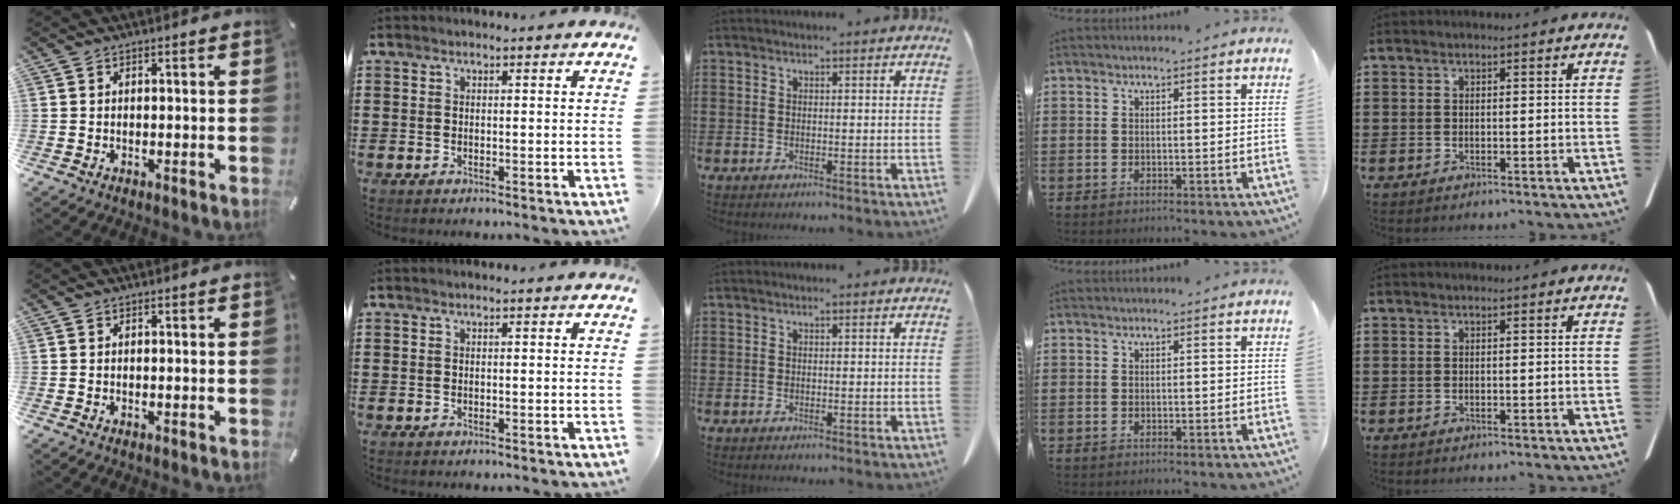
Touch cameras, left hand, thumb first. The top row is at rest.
{}